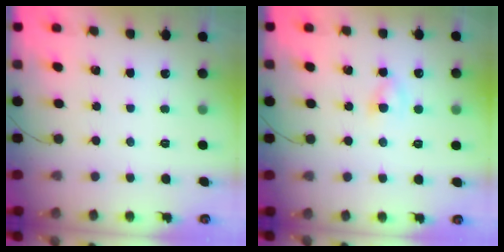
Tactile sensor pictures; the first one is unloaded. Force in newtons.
{"total": 2.4, "press": 2.2, "slide": 1.0}